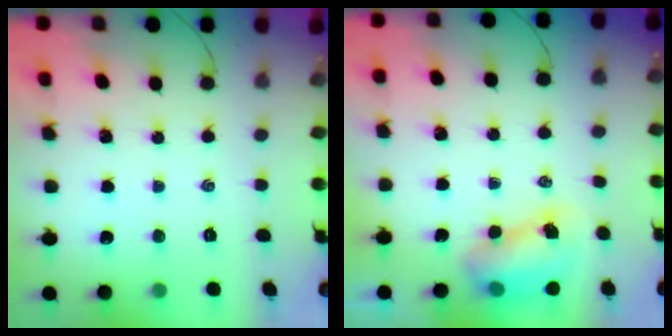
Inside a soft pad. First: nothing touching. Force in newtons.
{"total": 8.6, "press": 8.5, "slide": 1.7}